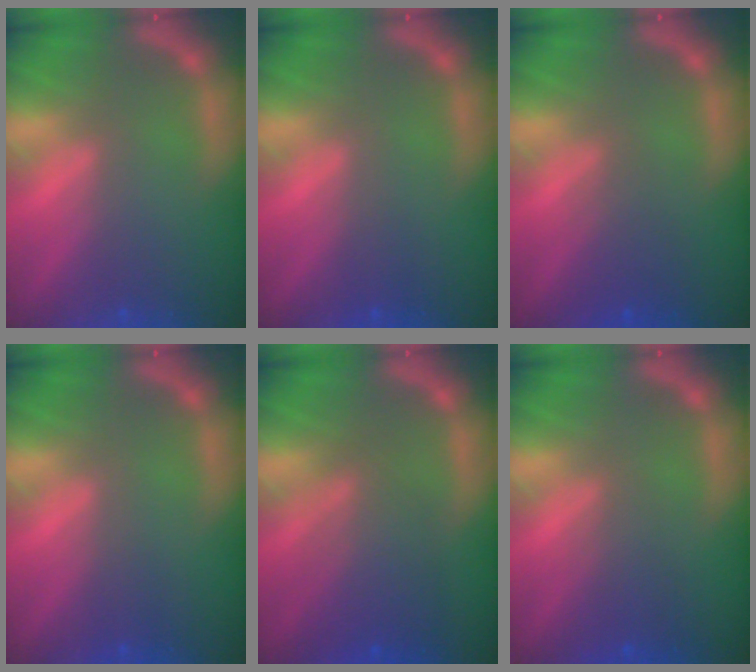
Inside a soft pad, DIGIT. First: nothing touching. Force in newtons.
{"total": 1.0}
{"total": 2.5}
{"total": 1.0}
{"total": 5.6}
{"total": 2.5}